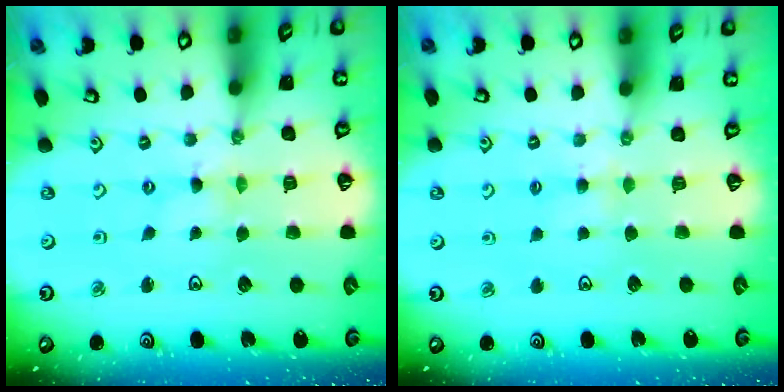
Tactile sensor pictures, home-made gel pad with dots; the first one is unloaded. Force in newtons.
{"total": 3.4, "press": 3.3, "slide": 0.6}